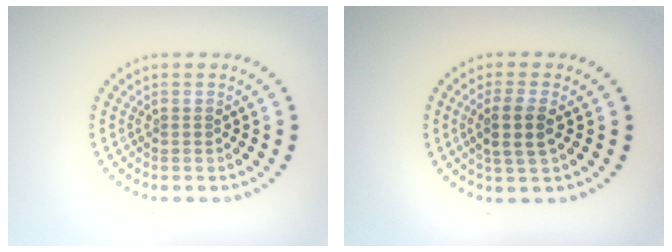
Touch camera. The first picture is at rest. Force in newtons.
{"total": 2.8, "press": 2.5, "slide": 1.2}